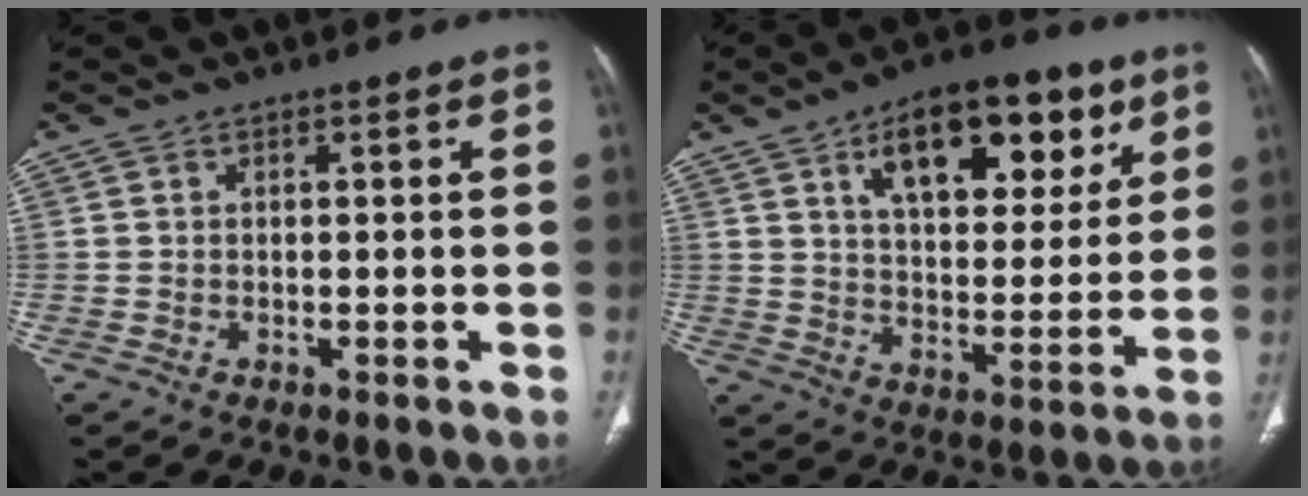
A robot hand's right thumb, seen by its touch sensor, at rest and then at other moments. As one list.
[{"total": 19.6, "force": [9.6, 9.6, 14.2], "torque": [-0.162, -0.028, 0.150]}]